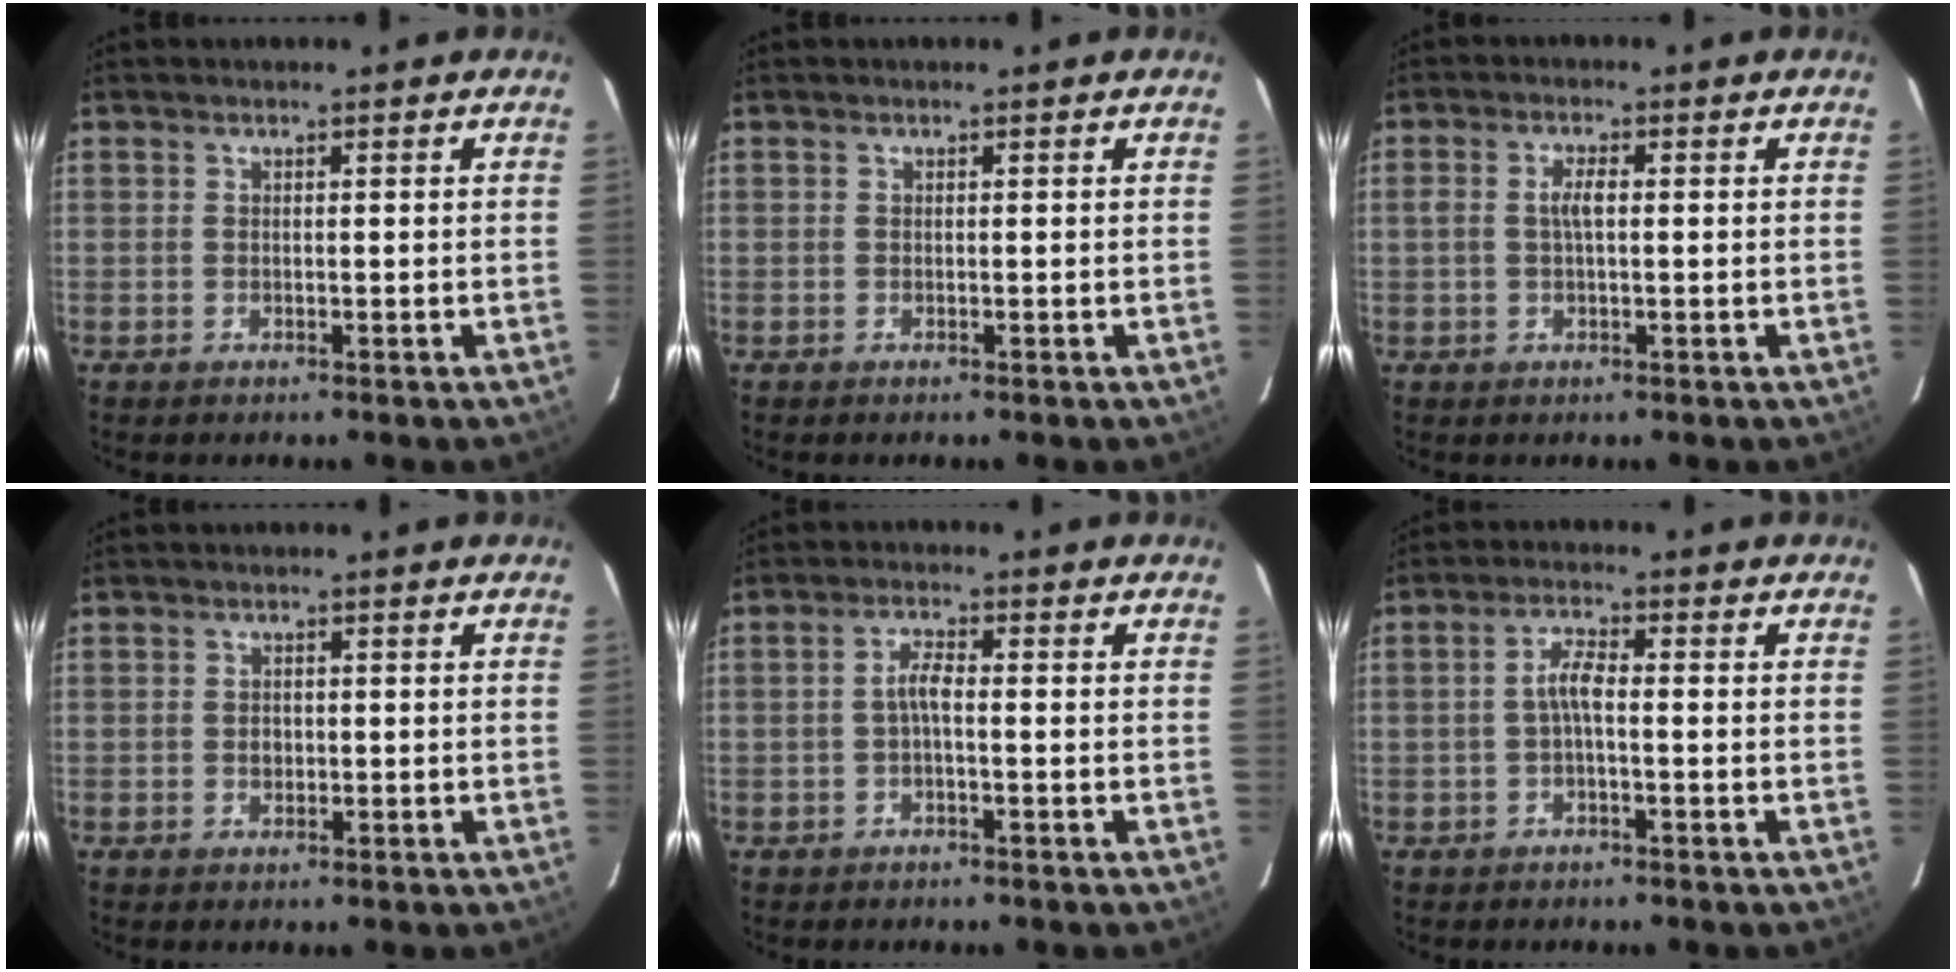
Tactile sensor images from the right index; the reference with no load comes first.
{"total": 0.0}
{"total": 2.8, "force": [0.1, 1.0, 2.6], "torque": [-0.052, 0.005, 0.001]}
{"total": 1.3, "force": [-0.2, 1.2, 0.6], "torque": [-0.009, 0.002, -0.003]}
{"total": 2.4, "force": [-0.7, 0.5, 2.3], "torque": [-0.049, 0.008, -0.014]}
{"total": 3.1, "force": [-0.8, 0.7, 3.0], "torque": [-0.063, 0.010, -0.017]}